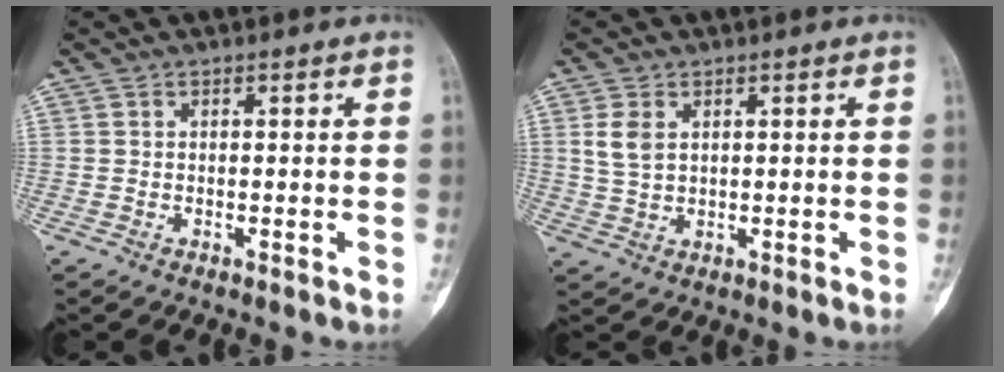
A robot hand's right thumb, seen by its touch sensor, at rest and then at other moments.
{"total": 4.3, "force": [1.3, 2.8, 2.9], "torque": [-0.052, 0.000, 0.032]}